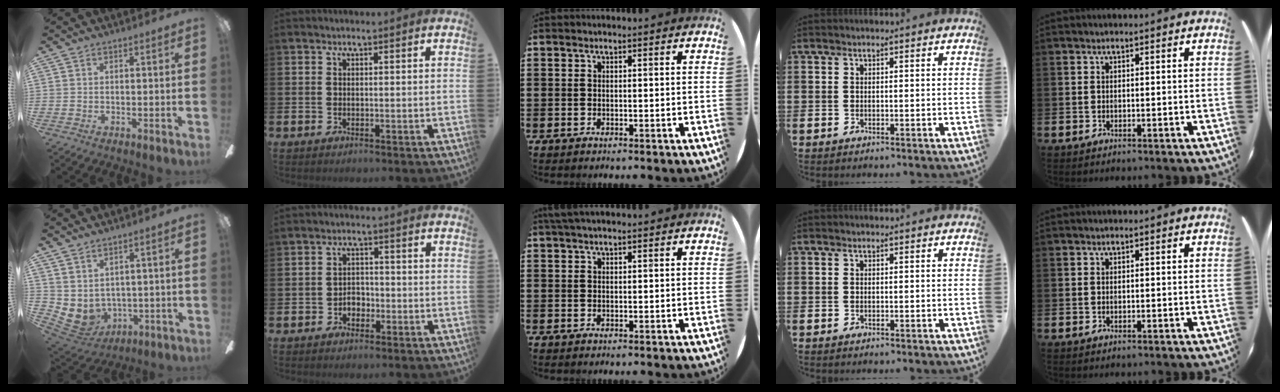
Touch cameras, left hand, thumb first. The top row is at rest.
{"thumb": {"total": 4.4, "force": [2.3, 3.4, 1.4], "torque": [-0.063, -0.029, 0.047]}, "index": {"total": 2.4, "force": [-1.2, 1.8, 1.0], "torque": [-0.022, 0.005, -0.029]}, "middle": {"total": 0.9, "force": [0.8, 0.0, 0.5], "torque": [-0.009, 0.002, 0.015]}}